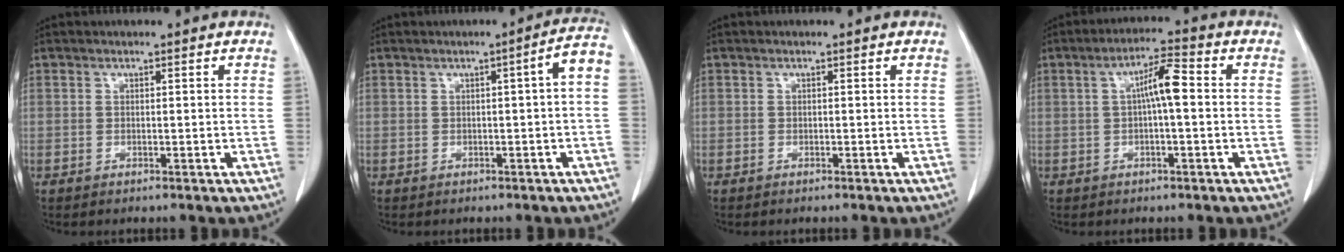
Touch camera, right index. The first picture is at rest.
{"total": 3.9, "force": [-0.1, 0.0, 3.9], "torque": [-0.045, 0.009, -0.002]}
{"total": 0.0}
{"total": 5.6, "force": [0.3, 0.8, 5.5], "torque": [-0.096, 0.015, 0.003]}